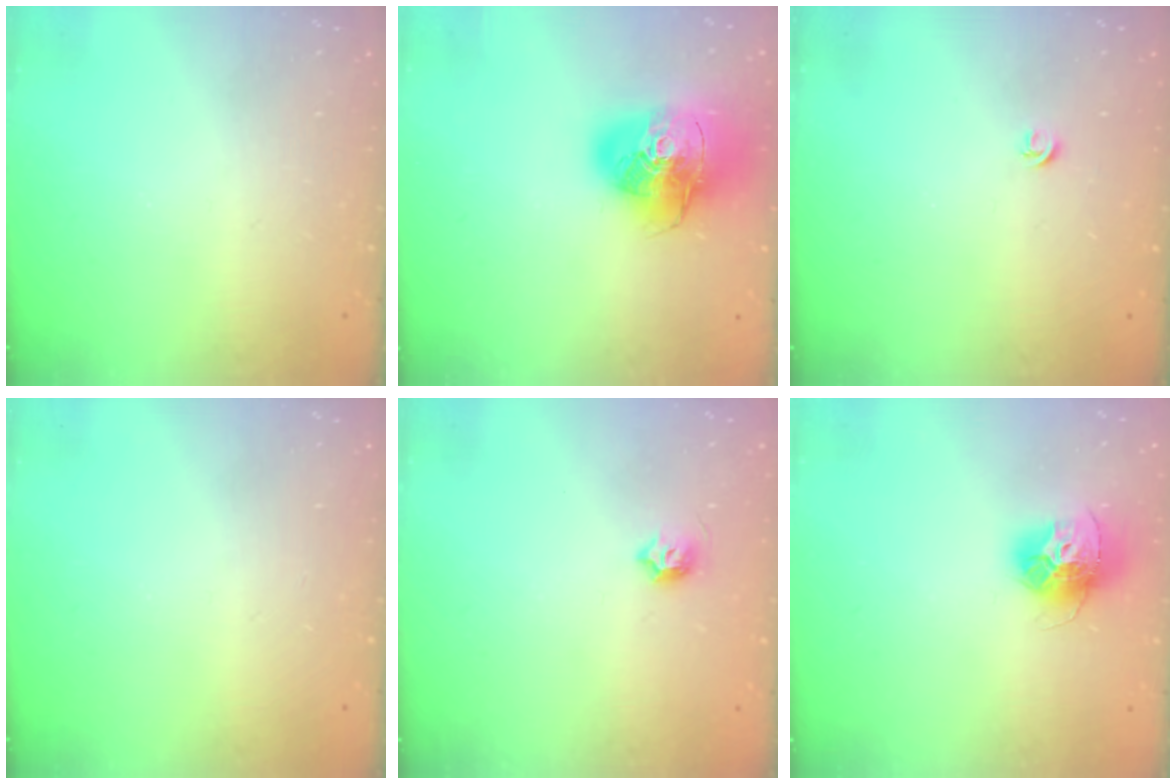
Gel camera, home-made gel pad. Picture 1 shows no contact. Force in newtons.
{"total": 19.1, "press": 18.9, "slide": 2.6}
{"total": 3.9, "press": 3.9, "slide": 0.7}
{"total": 0.0}
{"total": 5.5, "press": 5.4, "slide": 0.9}
{"total": 13.2, "press": 13.1, "slide": 1.3}